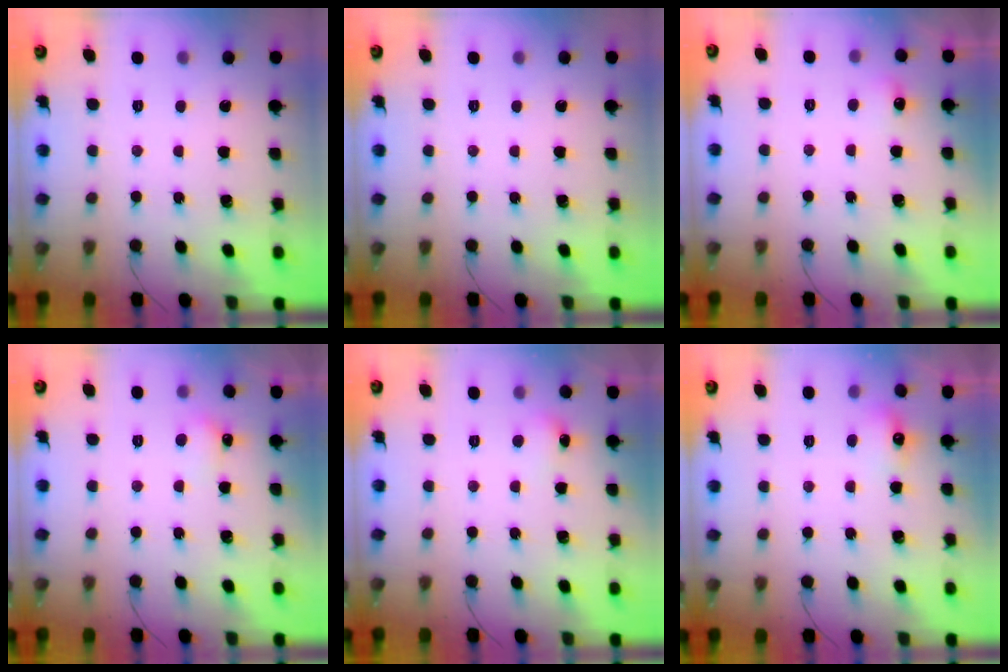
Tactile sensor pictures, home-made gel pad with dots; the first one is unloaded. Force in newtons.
{"total": 0.0}
{"total": 5.3, "press": 5.1, "slide": 1.4}
{"total": 4.7, "press": 4.5, "slide": 1.2}
{"total": 5.9, "press": 5.6, "slide": 1.6}
{"total": 5.9, "press": 5.6, "slide": 1.7}